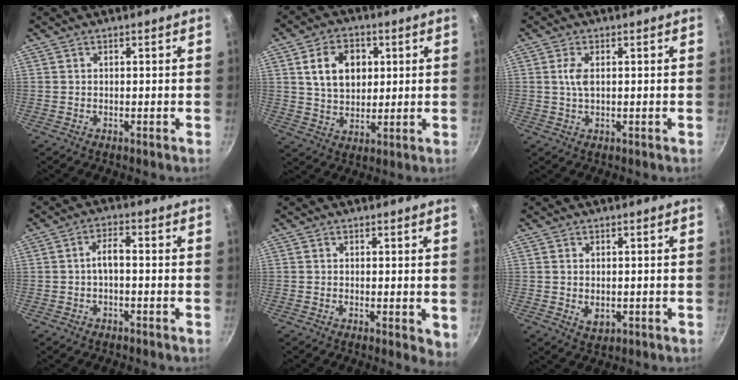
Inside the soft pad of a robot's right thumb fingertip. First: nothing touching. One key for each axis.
{"total": 10.6, "fx": 2.7, "fy": 7.6, "fz": 6.8, "tx": -0.092, "ty": -0.003, "tz": 0.047}
{"total": 3.0, "fx": 0.6, "fy": 1.3, "fz": 2.7, "tx": -0.059, "ty": 0.003, "tz": 0.011}
{"total": 3.3, "fx": -0.8, "fy": 1.3, "fz": 2.9, "tx": -0.057, "ty": 0.022, "tz": -0.018}
{"total": 3.5, "fx": -0.1, "fy": 1.4, "fz": 3.2, "tx": -0.039, "ty": -0.010, "tz": -0.002}
{"total": 3.3, "fx": -0.3, "fy": 2.3, "fz": 2.3, "tx": -0.039, "ty": -0.007, "tz": 0.002}